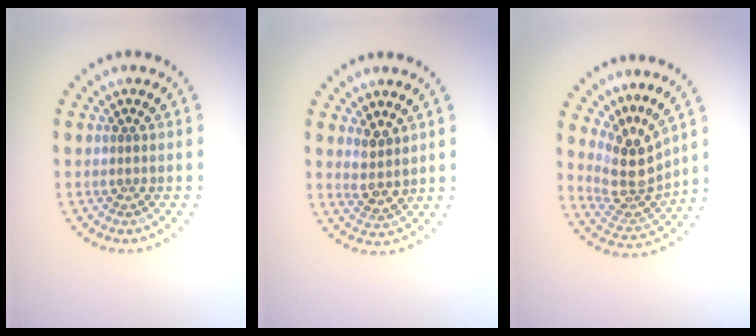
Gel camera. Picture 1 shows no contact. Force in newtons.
{"total": 2.4, "press": 2.0, "slide": 1.3}
{"total": 4.2, "press": 3.2, "slide": 2.7}